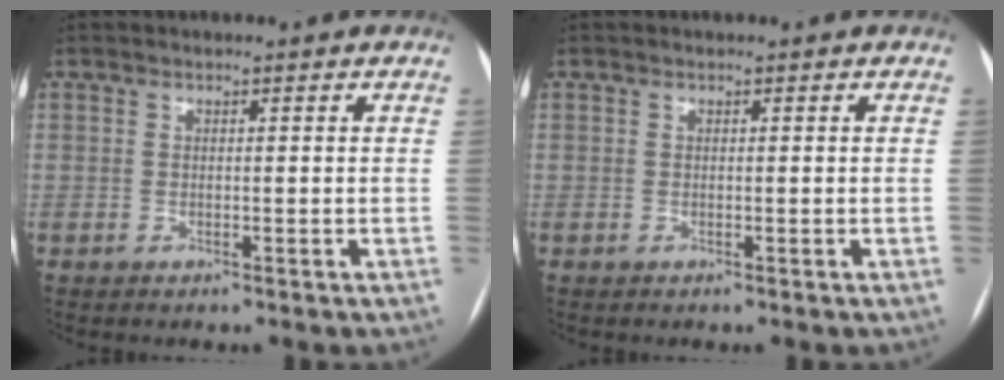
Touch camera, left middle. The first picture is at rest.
{"total": 0.0}